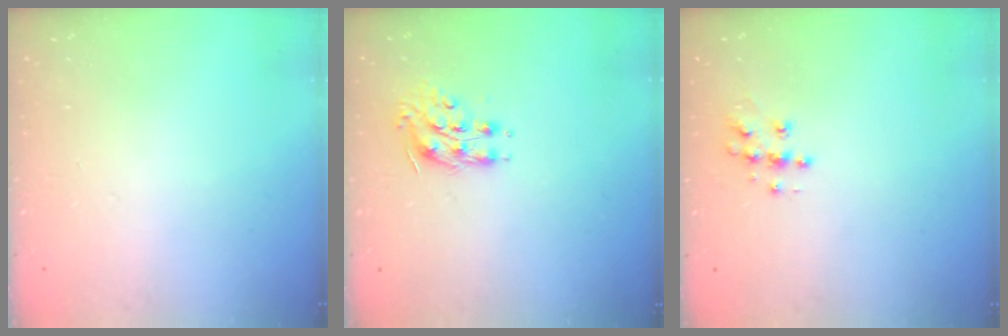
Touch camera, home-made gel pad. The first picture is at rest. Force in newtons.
{"total": 9.3, "press": 9.3, "slide": 0.2}
{"total": 8.0, "press": 8.0, "slide": 0.4}